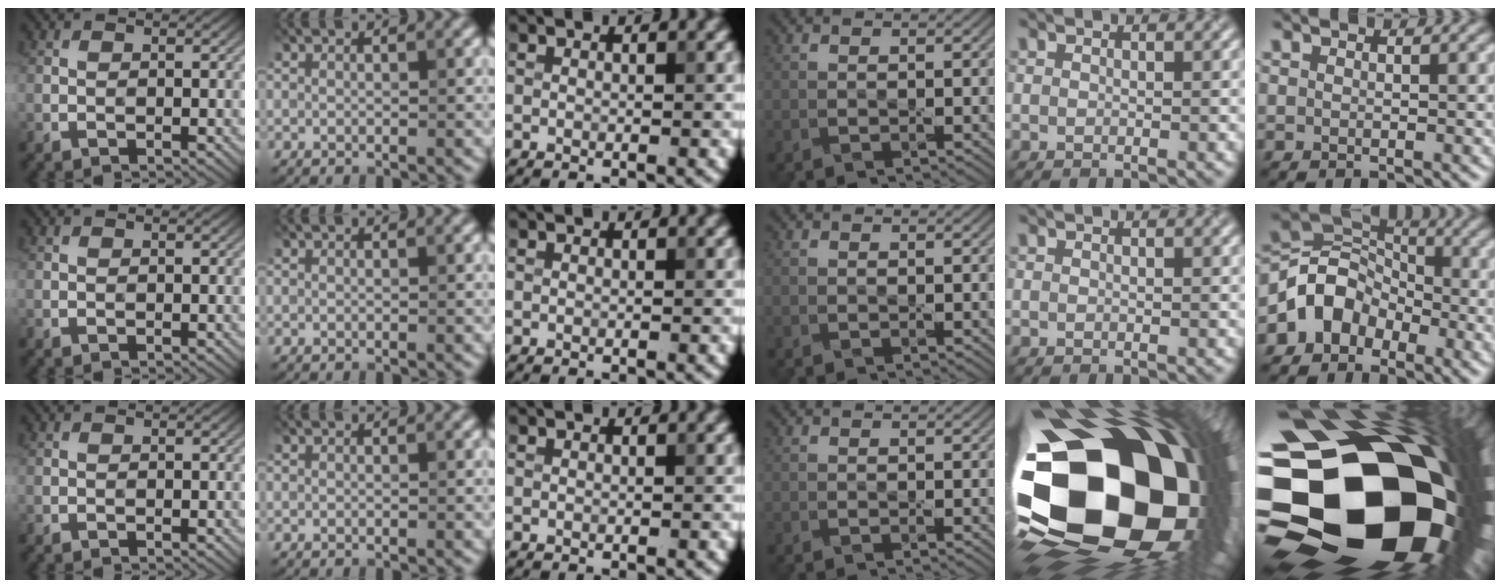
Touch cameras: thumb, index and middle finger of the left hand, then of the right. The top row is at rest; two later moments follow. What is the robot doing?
{"motion": "press", "object": "stapler"}